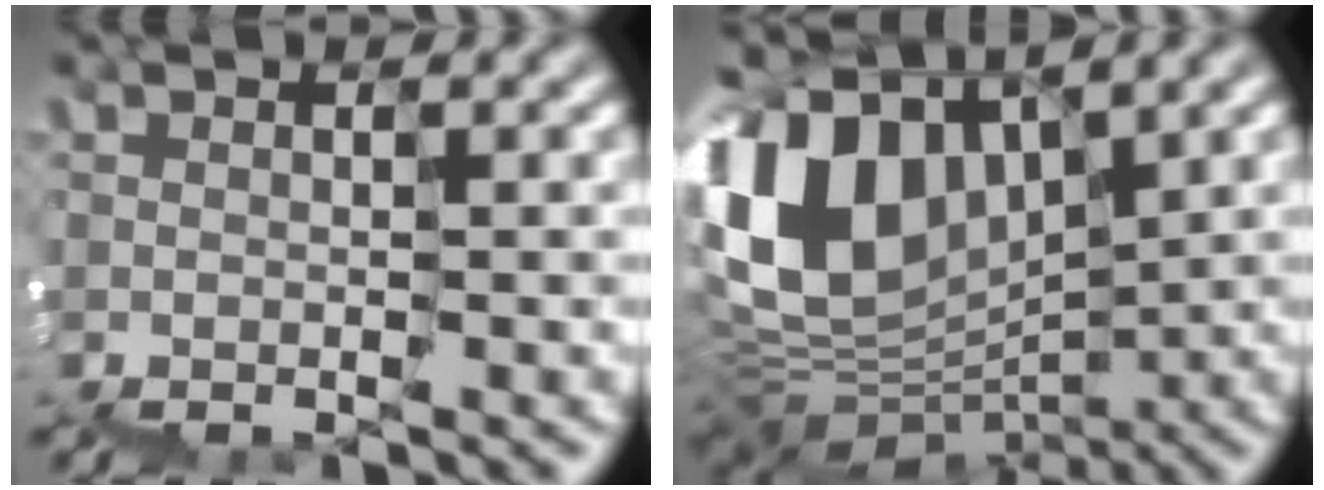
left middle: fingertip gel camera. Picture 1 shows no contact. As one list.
[{"total": 9.1, "force": [3.8, 6.4, 5.1], "torque": [-0.134, 0.030, 0.061]}]